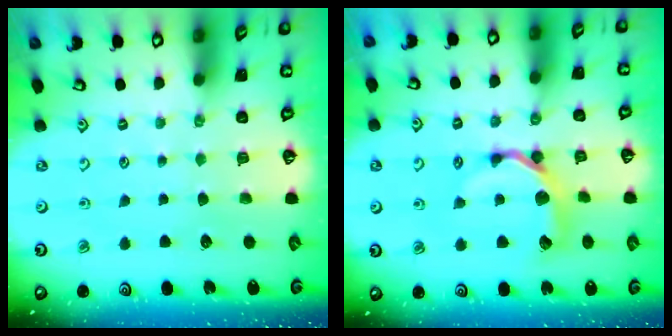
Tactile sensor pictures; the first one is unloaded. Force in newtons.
{"total": 10.6, "press": 10.6, "slide": 1.3}